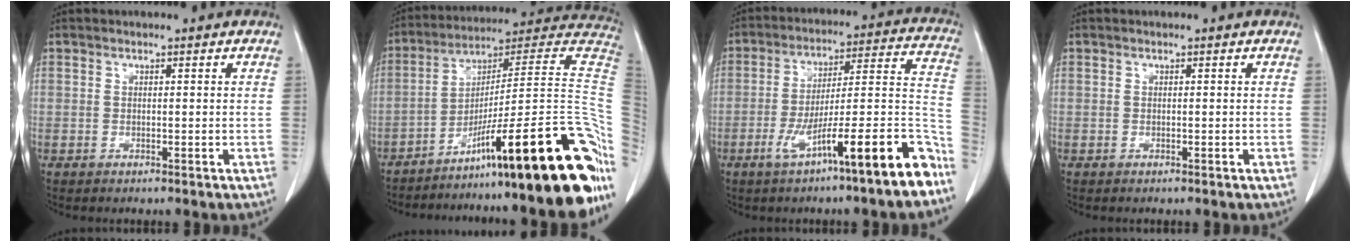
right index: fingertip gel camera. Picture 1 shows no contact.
{"total": 30.5, "force": [-15.1, 2.1, 26.5], "torque": [-0.253, 0.029, -0.234]}
{"total": 17.4, "force": [-10.0, 0.8, 14.2], "torque": [-0.172, 0.014, -0.155]}
{"total": 0.0}